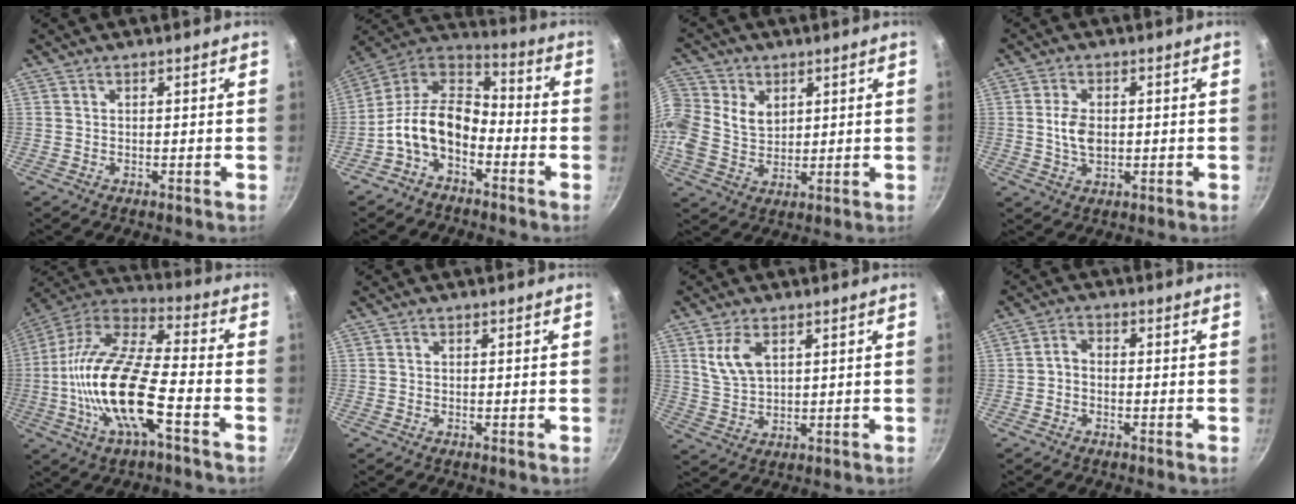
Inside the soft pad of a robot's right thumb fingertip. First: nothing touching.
{"total": 13.5, "force": [-5.0, 8.4, 9.2], "torque": [-0.155, 0.070, -0.119]}
{"total": 11.2, "force": [2.7, 9.2, 5.7], "torque": [-0.126, 0.004, 0.046]}
{"total": 5.1, "force": [0.1, 3.2, 3.9], "torque": [-0.068, 0.000, 0.001]}
{"total": 20.4, "force": [-5.7, 7.1, 18.2], "torque": [-0.349, 0.039, -0.127]}
{"total": 0.0}
{"total": 6.5, "force": [2.7, 3.6, 4.7], "torque": [-0.086, -0.015, 0.060]}
{"total": 2.3, "force": [-1.0, 1.5, 1.4], "torque": [-0.027, 0.018, -0.026]}